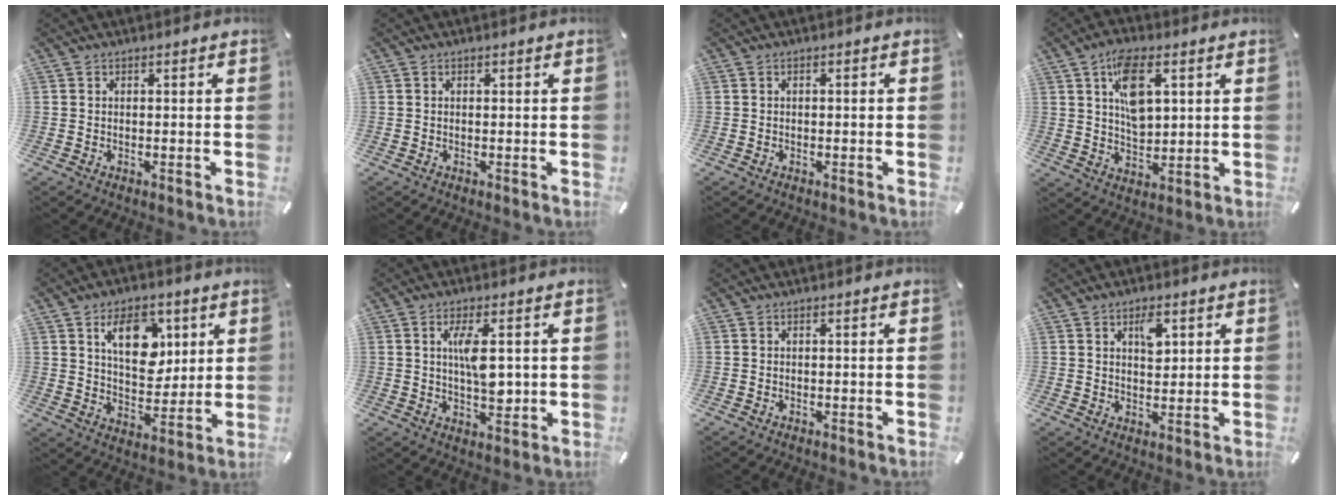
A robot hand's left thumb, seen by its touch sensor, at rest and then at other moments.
{"total": 0.0}
{"total": 0.5, "force": [-0.2, 0.4, 0.3], "torque": [-0.005, 0.002, -0.004]}
{"total": 9.9, "force": [3.8, 5.6, 7.3], "torque": [-0.127, -0.006, 0.064]}
{"total": 12.8, "force": [5.7, 8.4, 7.8], "torque": [-0.122, -0.007, 0.100]}
{"total": 8.2, "force": [1.4, 3.6, 7.3], "torque": [-0.131, -0.007, 0.015]}
{"total": 0.0}
{"total": 4.8, "force": [2.1, 2.8, 3.2], "torque": [-0.031, -0.009, 0.028]}